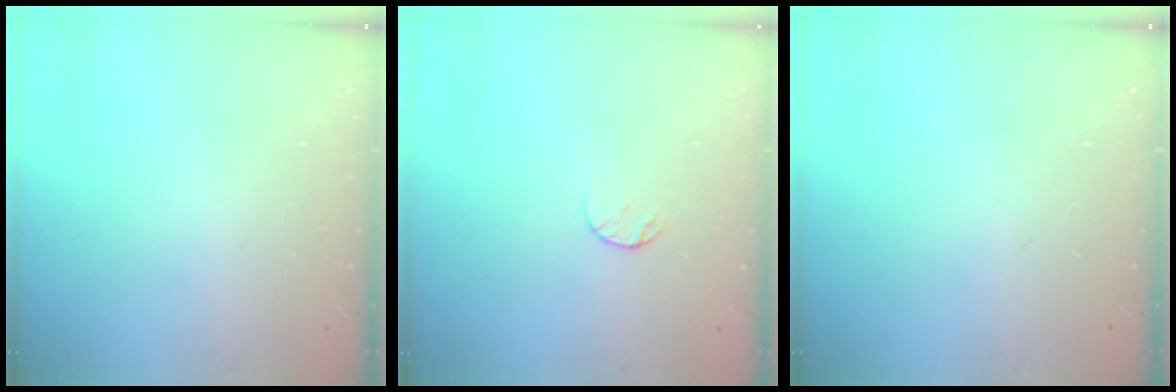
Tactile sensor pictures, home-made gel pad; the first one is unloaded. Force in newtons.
{"total": 5.9, "press": 5.9, "slide": 0.6}
{"total": 0.0}